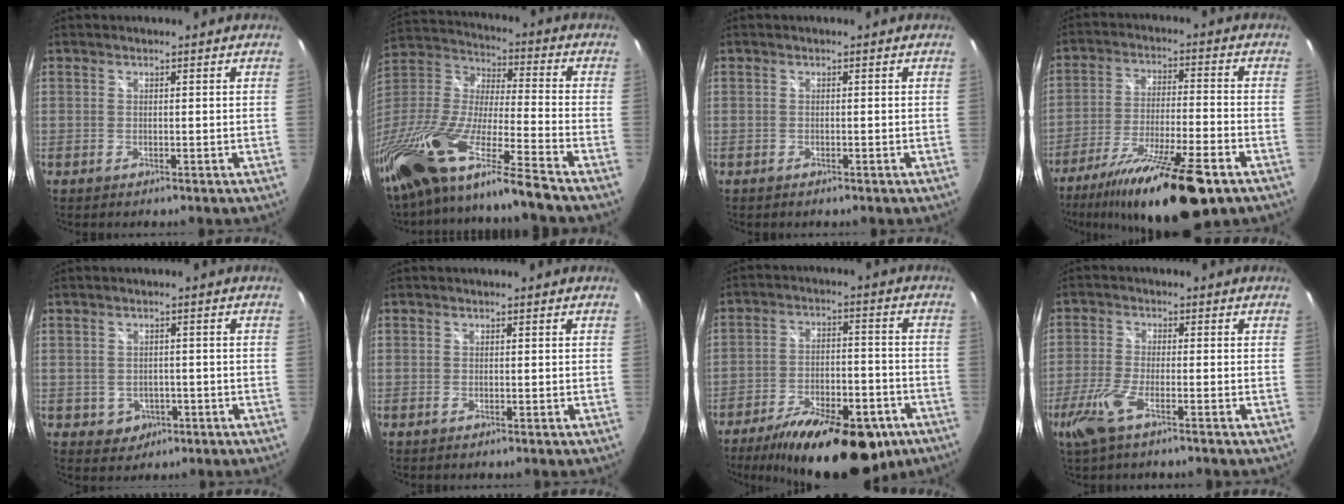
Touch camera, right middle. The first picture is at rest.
{"total": 23.3, "force": [-17.7, 0.4, 15.0], "torque": [-0.274, -0.054, -0.332]}
{"total": 0.5, "force": [-0.4, 0.3, 0.1], "torque": [-0.004, -0.002, -0.009]}
{"total": 20.0, "force": [-13.9, 3.3, 13.9], "torque": [-0.257, -0.036, -0.229]}
{"total": 4.1, "force": [-1.3, 3.8, 1.2], "torque": [-0.035, 0.003, -0.007]}
{"total": 0.0}
{"total": 21.9, "force": [-14.8, 8.7, 13.5], "torque": [-0.231, -0.021, -0.210]}
{"total": 6.9, "force": [-4.3, 1.3, 5.3], "torque": [-0.131, -0.015, -0.085]}